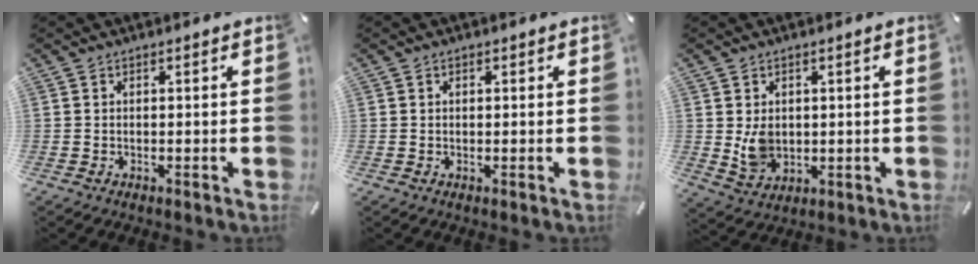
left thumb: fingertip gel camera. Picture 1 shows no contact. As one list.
[{"total": 0.7, "force": [0.2, 0.6, 0.3], "torque": [-0.006, 0.005, 0.003]}, {"total": 6.0, "force": [1.0, 5.1, 3.1], "torque": [-0.058, -0.008, 0.014]}]